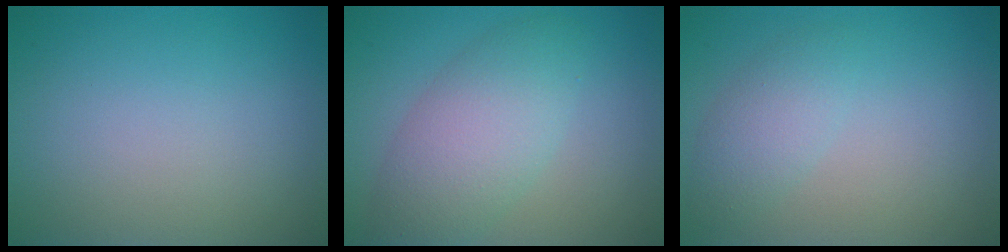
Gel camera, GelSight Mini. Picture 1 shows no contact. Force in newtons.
{"total": 5.2, "press": 5.2, "slide": 0.5}
{"total": 2.4, "press": 2.4, "slide": 0.2}